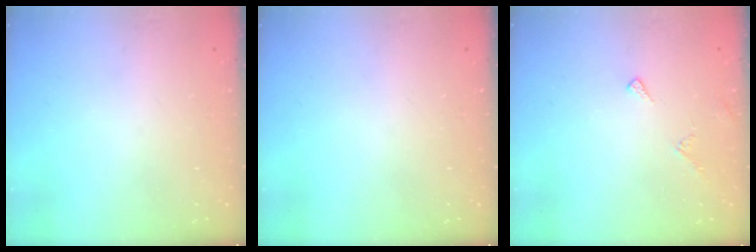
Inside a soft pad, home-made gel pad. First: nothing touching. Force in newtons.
{"total": 0.0}
{"total": 4.6, "press": 4.6, "slide": 0.4}